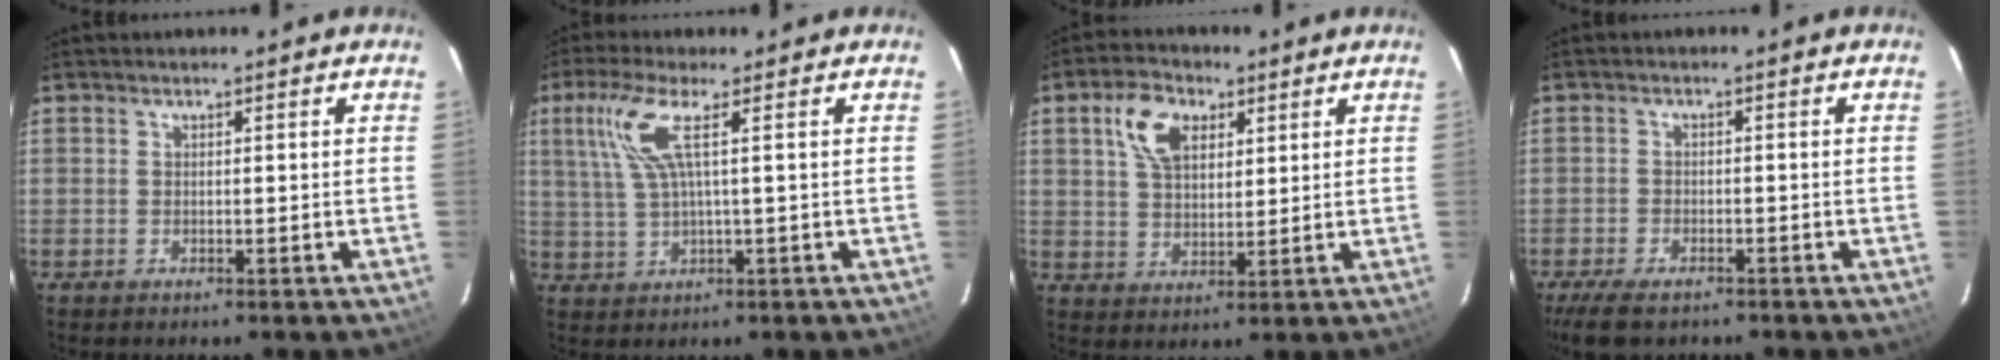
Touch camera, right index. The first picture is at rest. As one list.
[{"total": 6.7, "force": [2.2, 0.3, 6.4], "torque": [-0.138, 0.006, 0.053]}, {"total": 8.6, "force": [3.8, 5.2, 5.7], "torque": [-0.110, 0.025, 0.070]}, {"total": 6.7, "force": [-4.9, 2.8, 3.5], "torque": [-0.091, -0.016, -0.090]}]